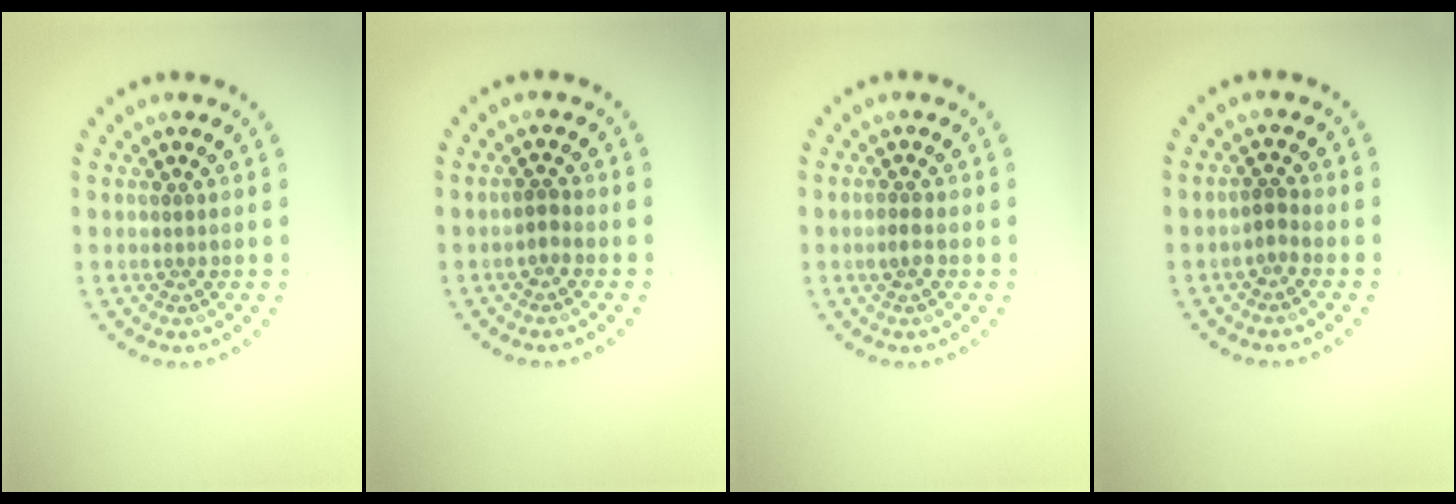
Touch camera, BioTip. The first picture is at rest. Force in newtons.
{"total": 0.7, "press": 0.6, "slide": 0.4}
{"total": 1.1, "press": 1.1, "slide": 0.2}
{"total": 1.0, "press": 0.8, "slide": 0.5}